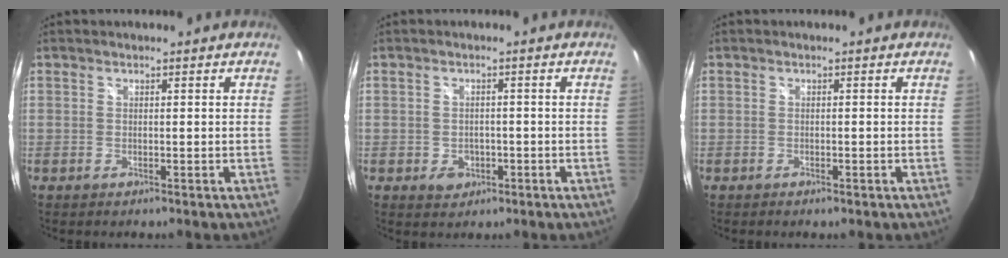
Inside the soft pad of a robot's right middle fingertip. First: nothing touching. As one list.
[{"total": 3.4, "force": [-1.3, 2.8, 1.3], "torque": [-0.030, 0.000, -0.013]}, {"total": 0.8, "force": [-0.5, 0.3, 0.4], "torque": [-0.008, -0.003, -0.009]}]